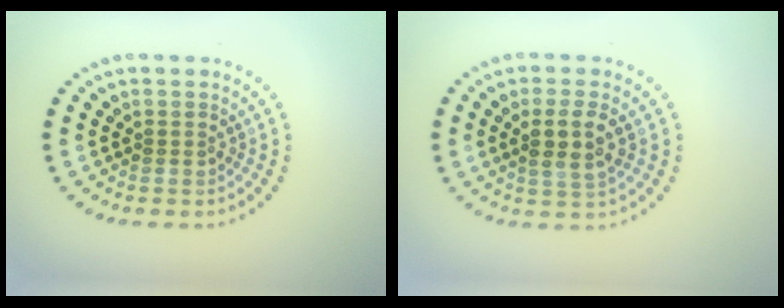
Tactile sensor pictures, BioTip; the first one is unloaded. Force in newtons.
{"total": 2.8, "press": 2.6, "slide": 1.0}